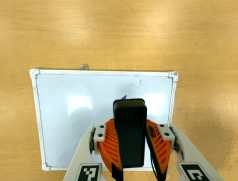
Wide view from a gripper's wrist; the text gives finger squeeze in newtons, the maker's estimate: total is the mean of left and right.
{"total": 6.5, "left": 6.2, "right": 6.9}